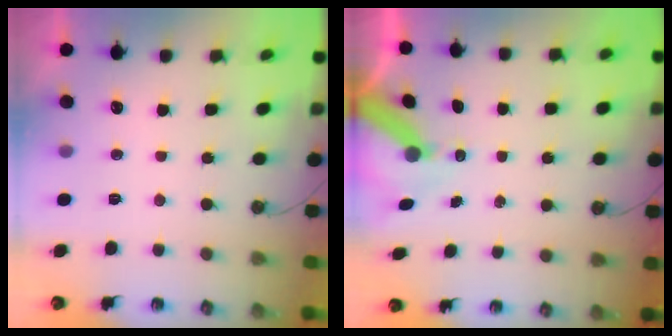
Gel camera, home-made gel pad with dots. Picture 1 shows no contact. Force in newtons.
{"total": 8.2, "press": 8.1, "slide": 0.9}